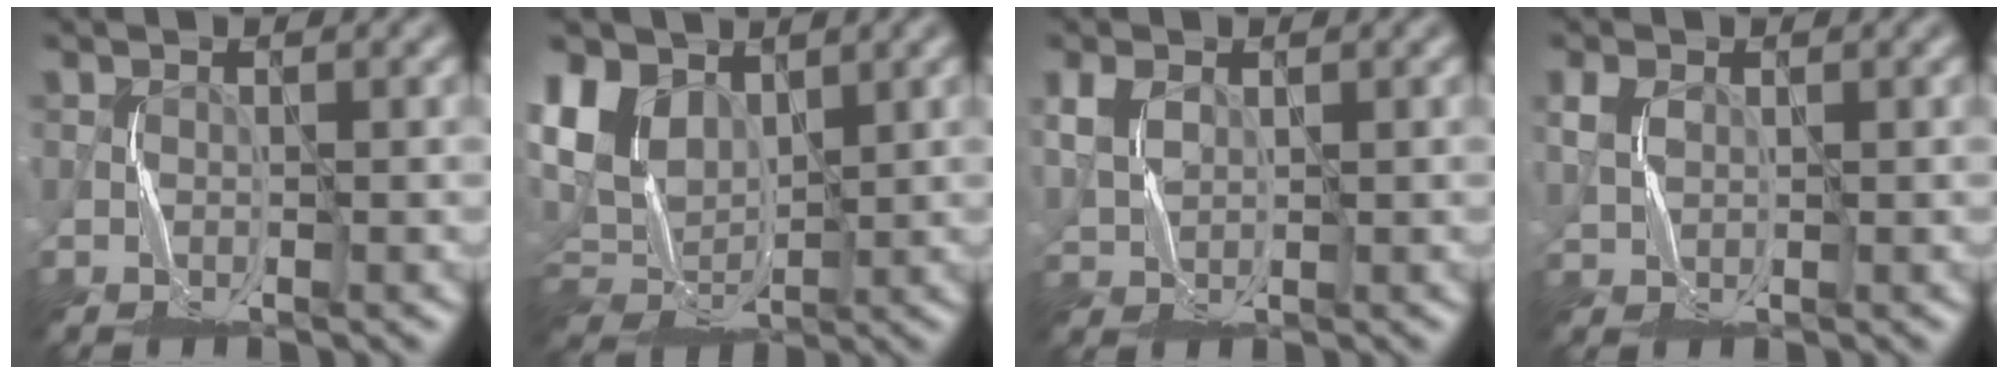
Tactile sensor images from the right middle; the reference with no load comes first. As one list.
[{"total": 6.4, "force": [2.3, 4.6, 3.8], "torque": [-0.099, -0.002, 0.042]}, {"total": 2.3, "force": [0.9, 1.6, 1.5], "torque": [-0.047, -0.002, 0.022]}, {"total": 1.3, "force": [0.5, 0.9, 0.7], "torque": [-0.025, -0.002, 0.015]}]